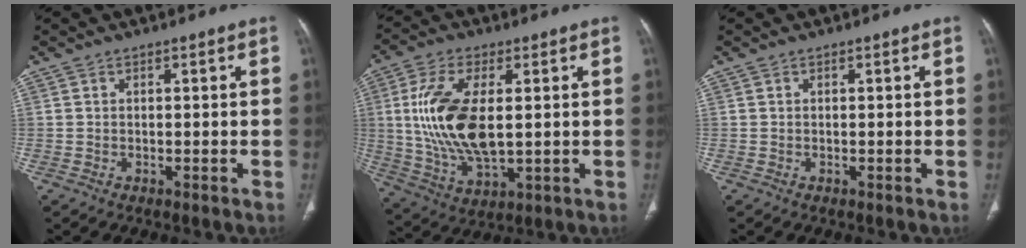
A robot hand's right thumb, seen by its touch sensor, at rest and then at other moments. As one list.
[{"total": 16.1, "force": [1.6, 7.7, 14.1], "torque": [-0.286, -0.013, 0.039]}, {"total": 0.0}]